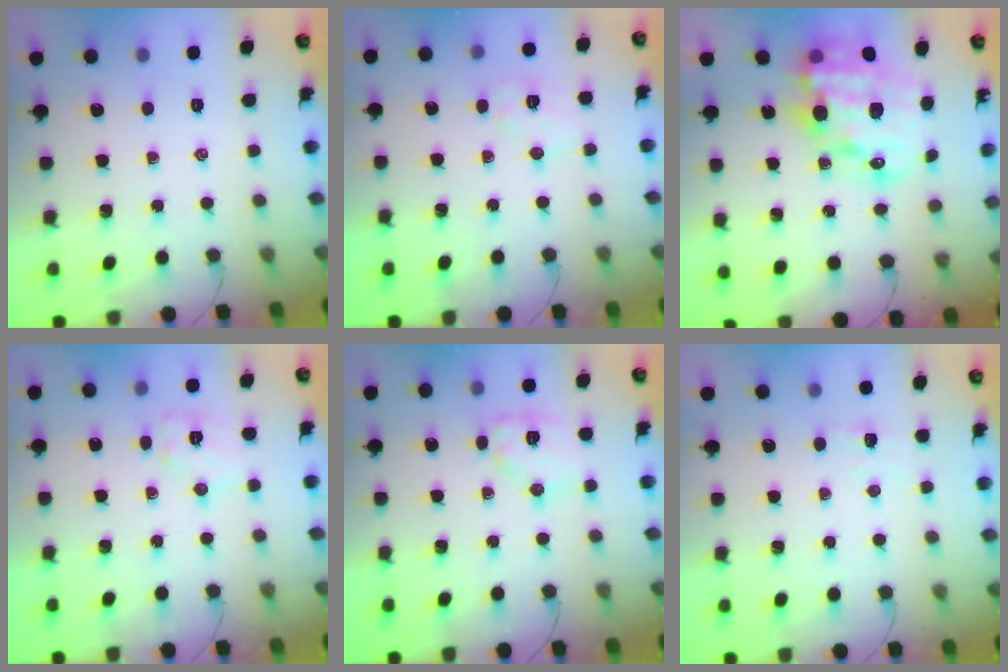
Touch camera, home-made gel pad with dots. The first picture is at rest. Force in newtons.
{"total": 6.9, "press": 6.8, "slide": 1.1}
{"total": 20.1, "press": 19.6, "slide": 4.5}
{"total": 7.1, "press": 7.1, "slide": 0.4}
{"total": 9.4, "press": 9.4, "slide": 0.4}
{"total": 2.9, "press": 2.8, "slide": 0.8}